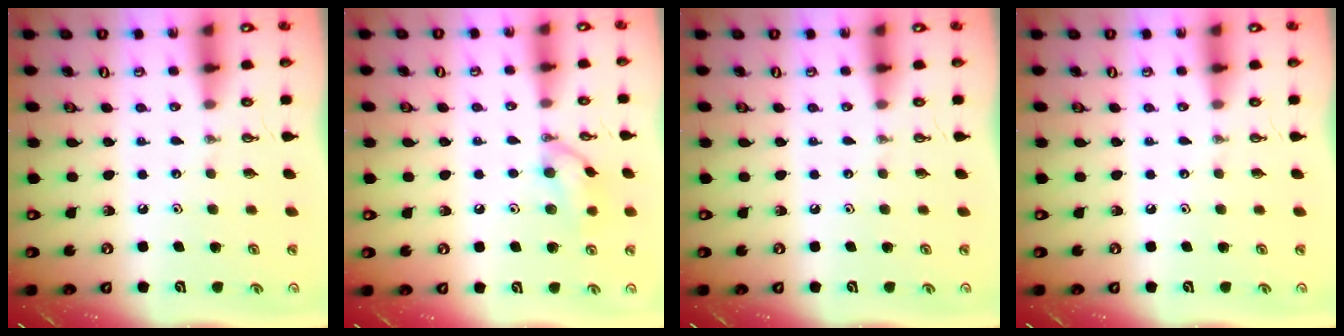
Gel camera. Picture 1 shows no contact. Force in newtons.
{"total": 10.3, "press": 10.2, "slide": 1.5}
{"total": 0.0}
{"total": 0.0}